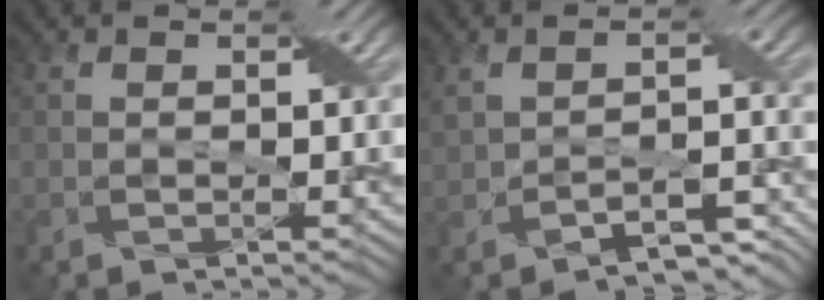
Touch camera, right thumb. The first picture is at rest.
{"total": 5.1, "force": [-3.2, 1.9, 3.5], "torque": [-0.061, -0.005, -0.052]}